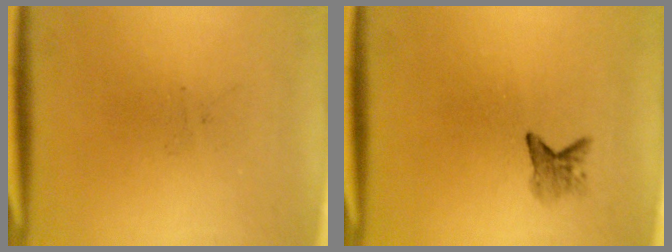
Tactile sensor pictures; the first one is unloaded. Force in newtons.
{"total": 1.8}